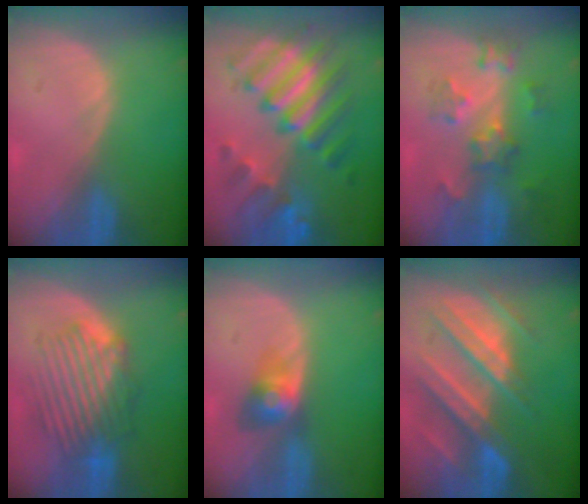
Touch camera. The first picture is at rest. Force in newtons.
{"total": 10.9, "press": 10.9, "slide": 0.9}
{"total": 6.5, "press": 6.3, "slide": 1.8}
{"total": 8.8, "press": 8.4, "slide": 2.7}
{"total": 4.0, "press": 4.0, "slide": 0.3}
{"total": 11.0, "press": 9.8, "slide": 5.0}